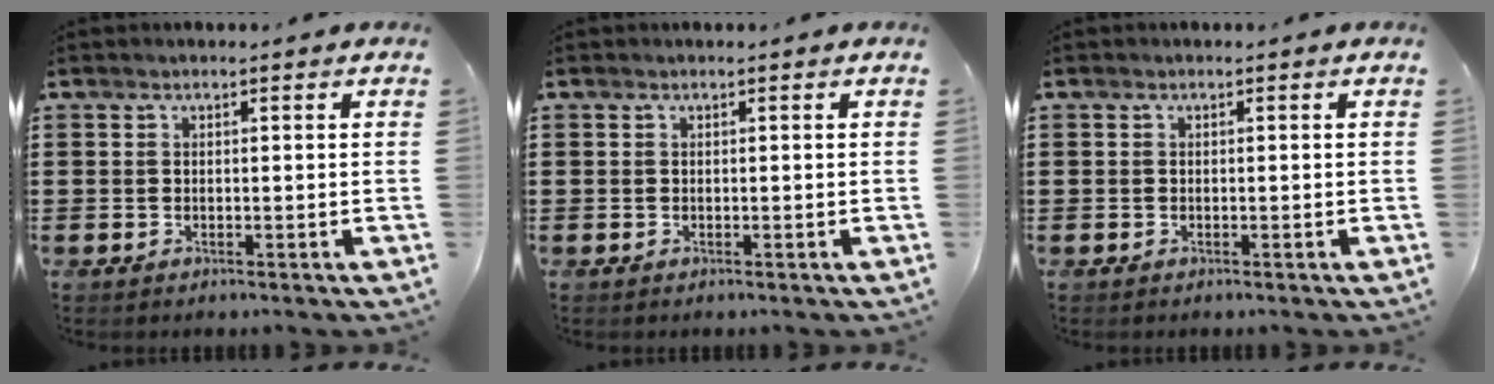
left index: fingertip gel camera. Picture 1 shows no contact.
{"total": 0.0}
{"total": 0.0}